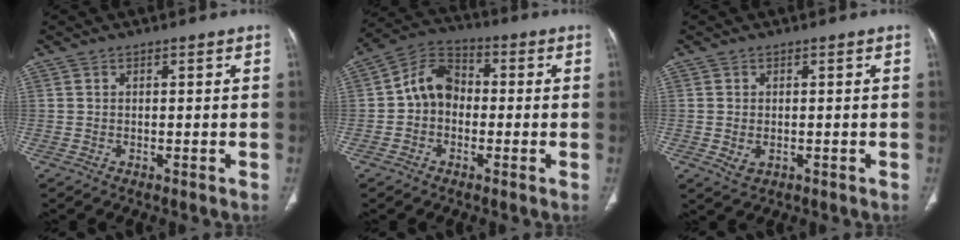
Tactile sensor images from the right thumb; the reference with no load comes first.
{"total": 8.6, "force": [-0.6, 6.8, 5.2], "torque": [-0.071, 0.030, -0.028]}
{"total": 2.3, "force": [-0.4, 1.7, 1.5], "torque": [-0.027, -0.004, 0.002]}